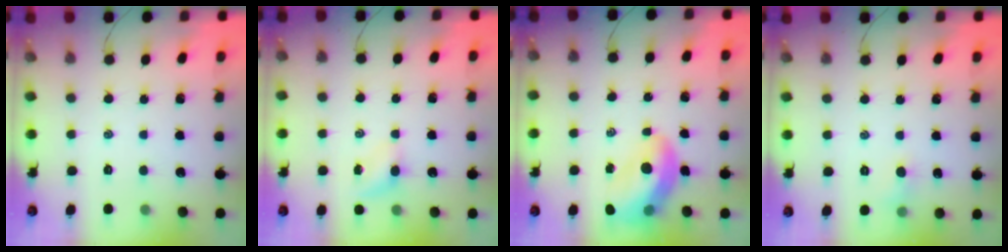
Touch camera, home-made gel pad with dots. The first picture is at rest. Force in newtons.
{"total": 3.5, "press": 3.3, "slide": 1.1}
{"total": 11.8, "press": 11.3, "slide": 3.3}
{"total": 3.6, "press": 3.4, "slide": 1.1}